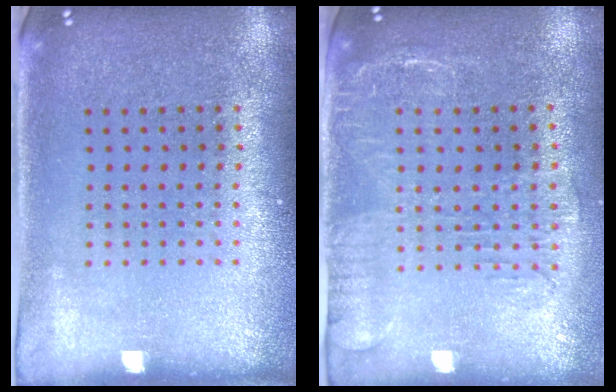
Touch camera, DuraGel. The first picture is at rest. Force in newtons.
{"total": 1.9, "press": 1.6, "slide": 1.1}